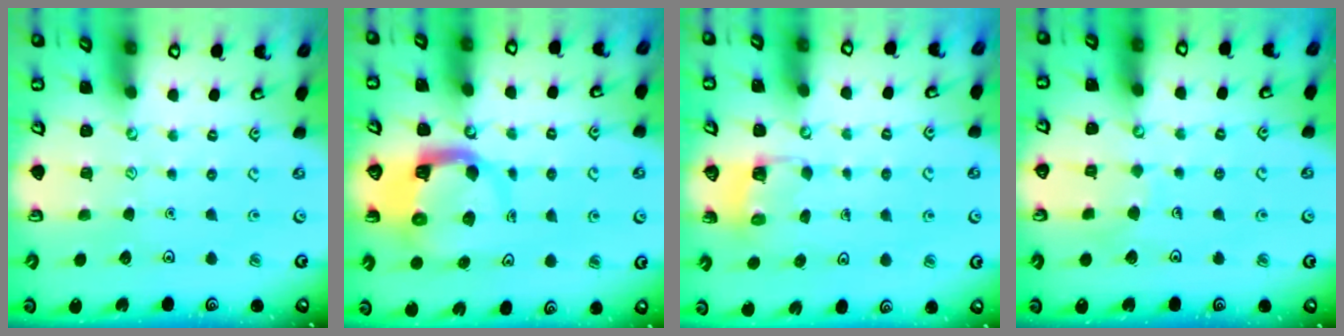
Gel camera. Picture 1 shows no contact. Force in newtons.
{"total": 6.4, "press": 6.4, "slide": 0.7}
{"total": 2.9, "press": 2.9, "slide": 0.2}
{"total": 4.6, "press": 4.6, "slide": 0.3}